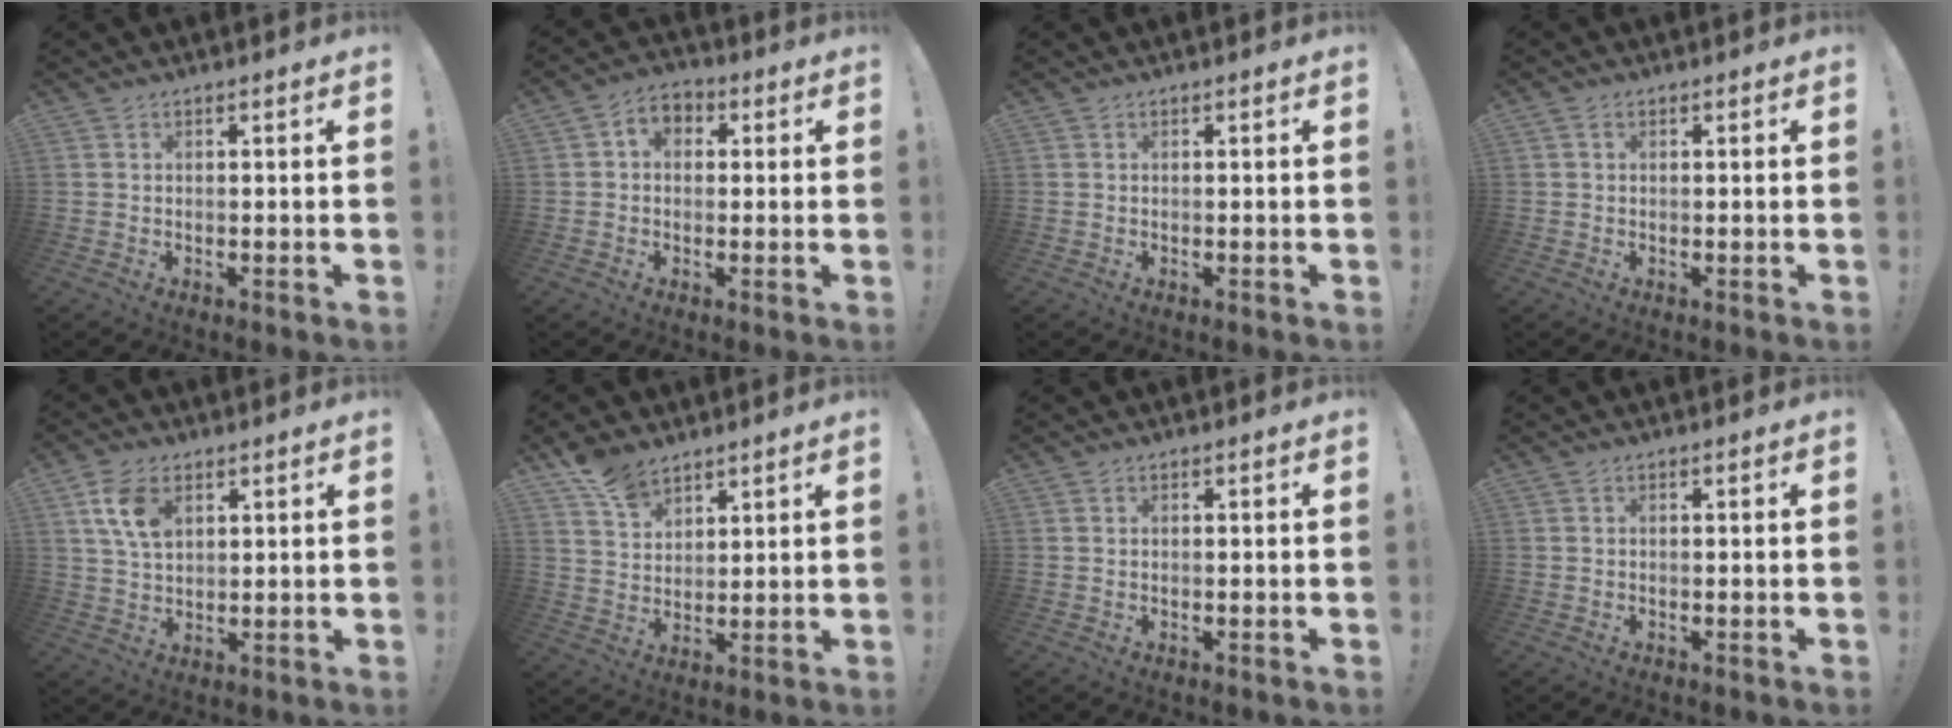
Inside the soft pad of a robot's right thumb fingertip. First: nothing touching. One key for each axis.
{"total": 5.0, "fx": 0.3, "fy": 4.1, "fz": 2.9, "tx": -0.042, "ty": 0.005, "tz": 0.007}
{"total": 0.0}
{"total": 0.7, "fx": 0.2, "fy": 0.6, "fz": 0.4, "tx": -0.005, "ty": 0.002, "tz": 0.003}
{"total": 9.1, "fx": 3.8, "fy": 5.7, "fz": 6.1, "tx": -0.109, "ty": -0.005, "tz": 0.073}
{"total": 8.6, "fx": 6.7, "fy": 4.5, "fz": 2.9, "tx": -0.051, "ty": -0.040, "tz": 0.129}
{"total": 0.0}
{"total": 0.0}